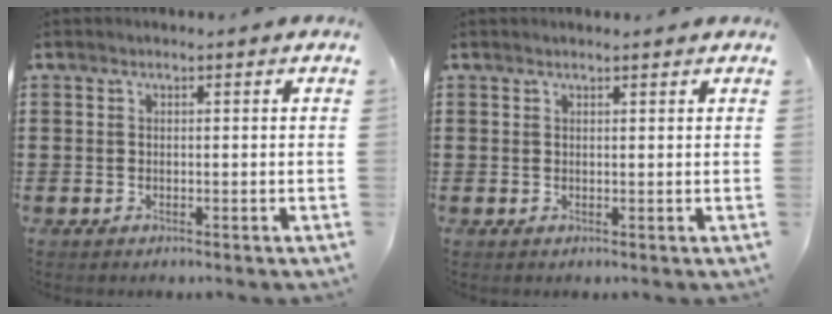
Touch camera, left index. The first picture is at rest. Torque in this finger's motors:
{"motor_torque": [1.92, -0.21, -0.01, 0.02]}